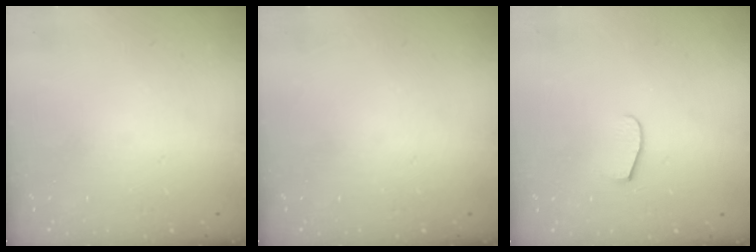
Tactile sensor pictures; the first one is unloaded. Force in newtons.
{"total": 0.0}
{"total": 6.2, "press": 6.2, "slide": 0.4}